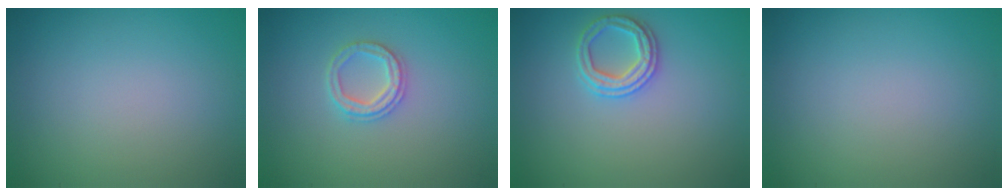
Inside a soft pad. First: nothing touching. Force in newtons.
{"total": 2.4, "press": 2.4, "slide": 0.4}
{"total": 2.4, "press": 2.4, "slide": 0.4}
{"total": 0.0}